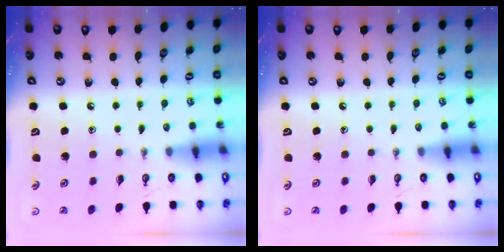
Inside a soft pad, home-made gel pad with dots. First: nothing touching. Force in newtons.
{"total": 0.0}